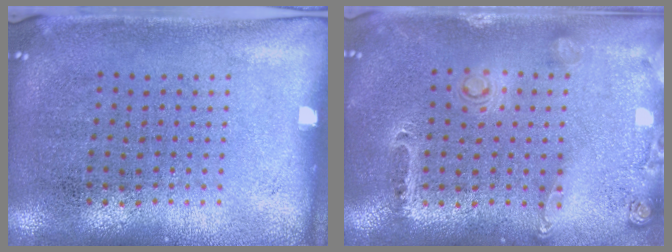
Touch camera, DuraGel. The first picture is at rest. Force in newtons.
{"total": 0.5, "press": 0.4, "slide": 0.3}